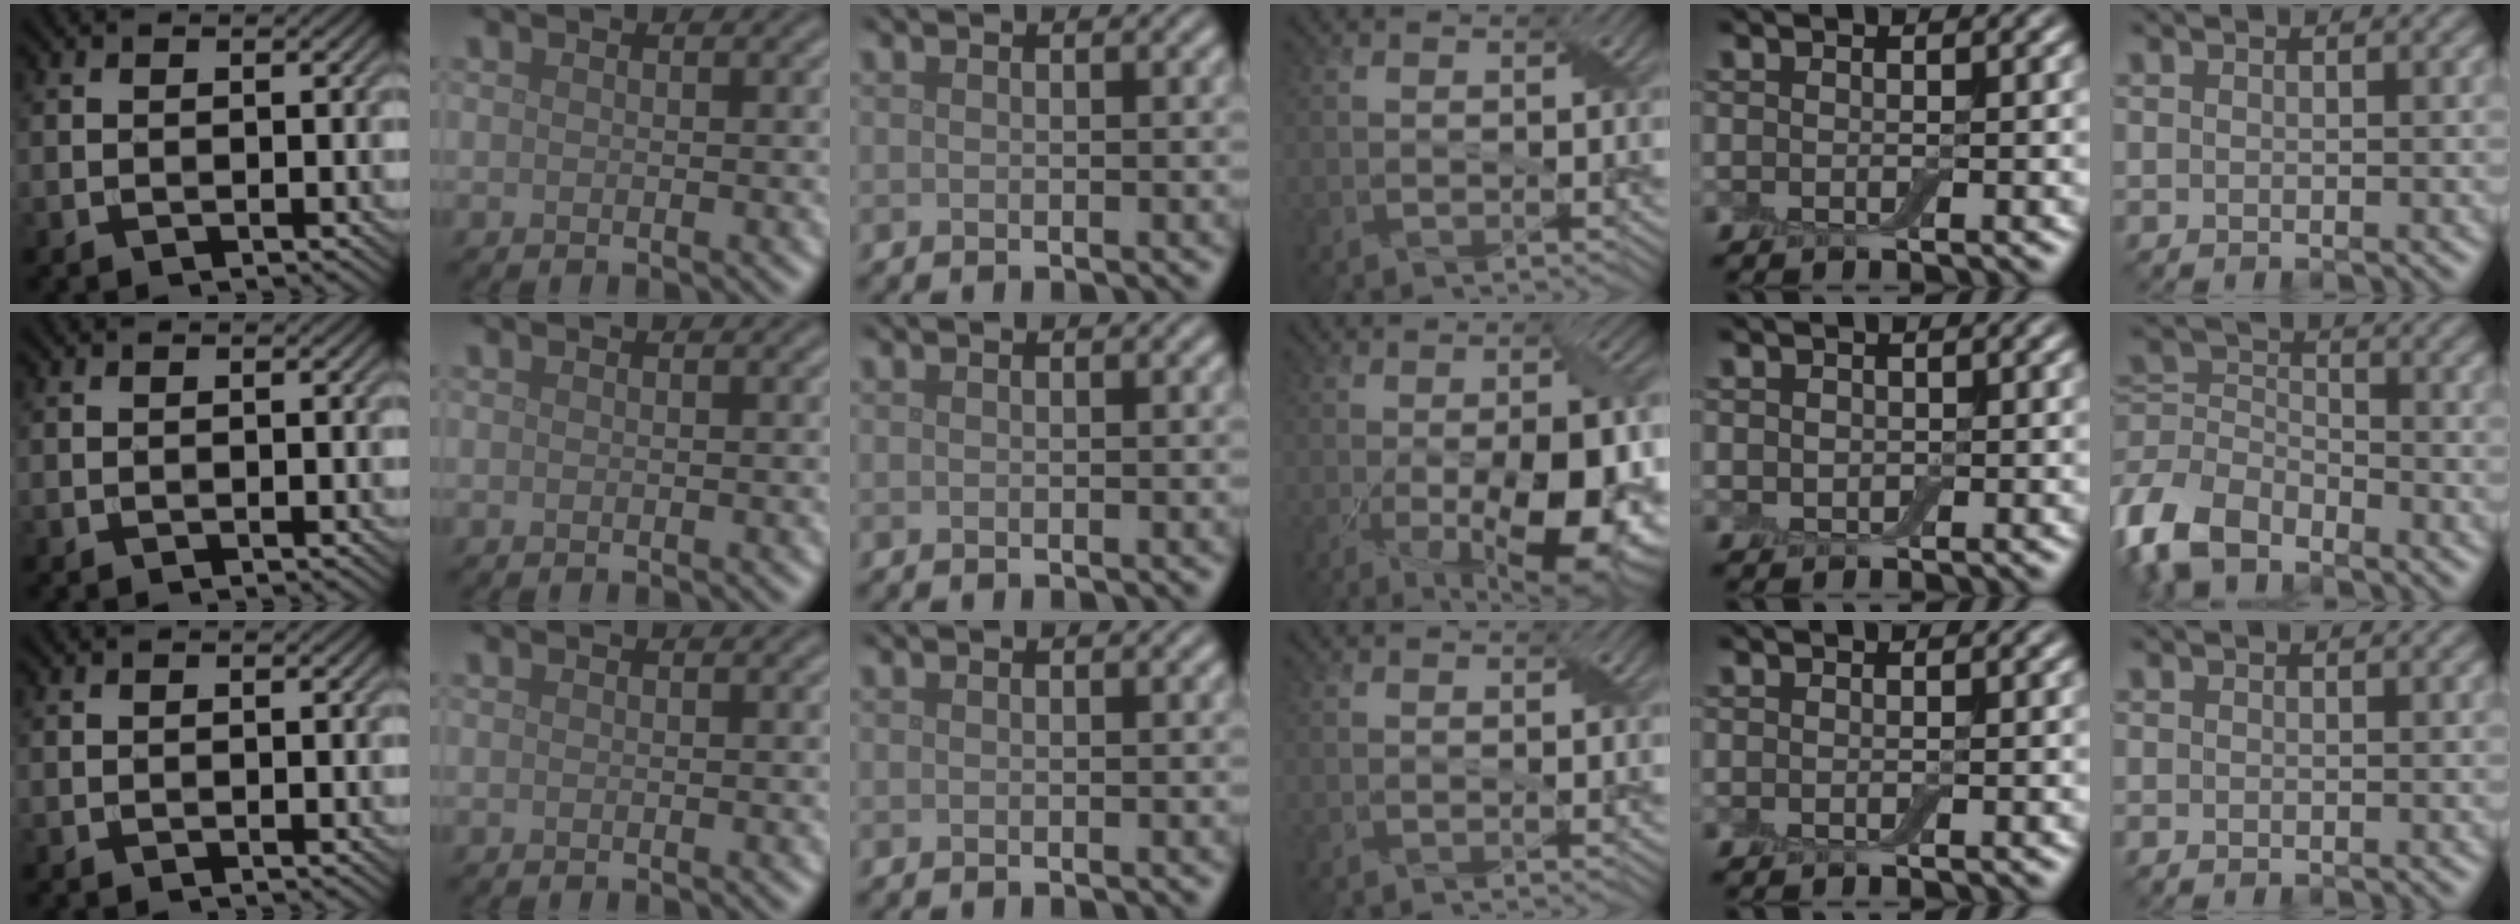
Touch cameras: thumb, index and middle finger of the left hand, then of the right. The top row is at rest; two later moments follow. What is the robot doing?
{"motion": "fold", "object": "cloth"}